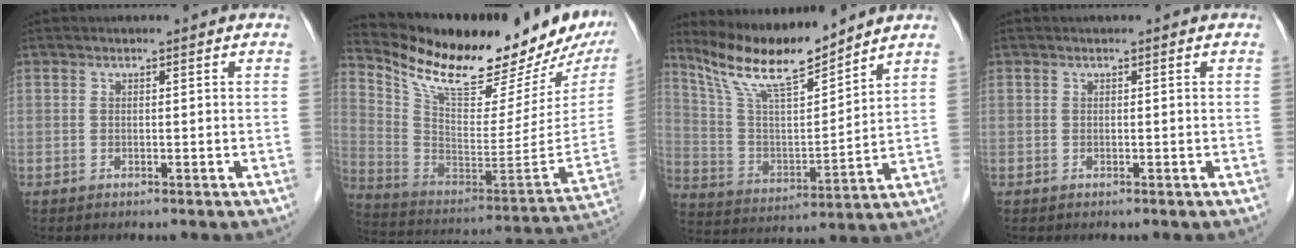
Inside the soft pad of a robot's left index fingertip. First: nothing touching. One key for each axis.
{"total": 26.2, "fx": 20.7, "fy": 5.5, "fz": 15.0, "tx": -0.249, "ty": -0.045, "tz": 0.314}
{"total": 12.9, "fx": 11.6, "fy": 0.9, "fz": 5.5, "tx": -0.115, "ty": 0.001, "tz": 0.222}
{"total": 0.0}